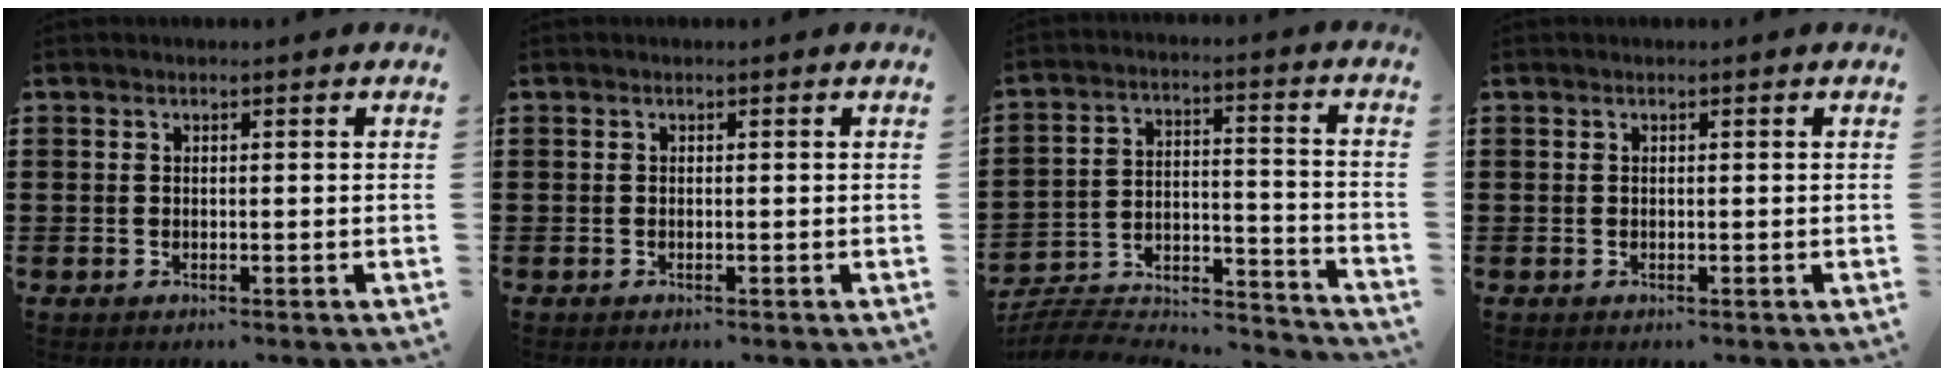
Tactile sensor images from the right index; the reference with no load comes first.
{"total": 0.0}
{"total": 5.3, "force": [-5.0, 1.5, 1.1], "torque": [-0.017, -0.001, -0.100]}
{"total": 0.0}